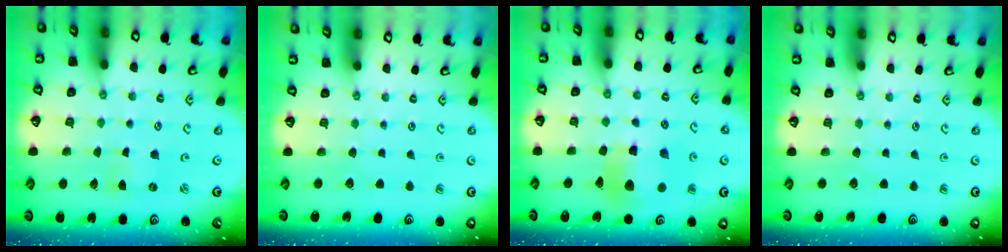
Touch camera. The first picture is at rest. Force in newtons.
{"total": 0.0}
{"total": 10.6, "press": 10.5, "slide": 1.2}
{"total": 0.0}